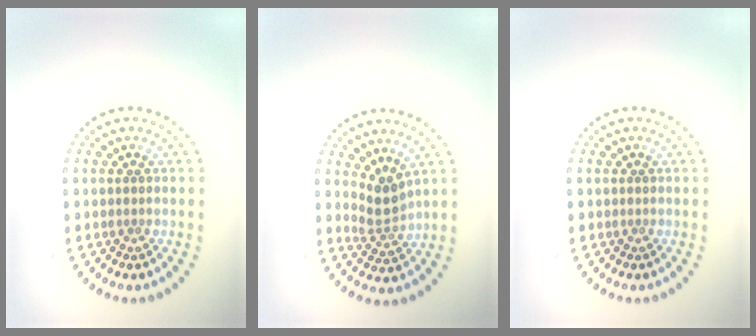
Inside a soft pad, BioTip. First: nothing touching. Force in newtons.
{"total": 2.5, "press": 1.9, "slide": 1.7}
{"total": 0.0}